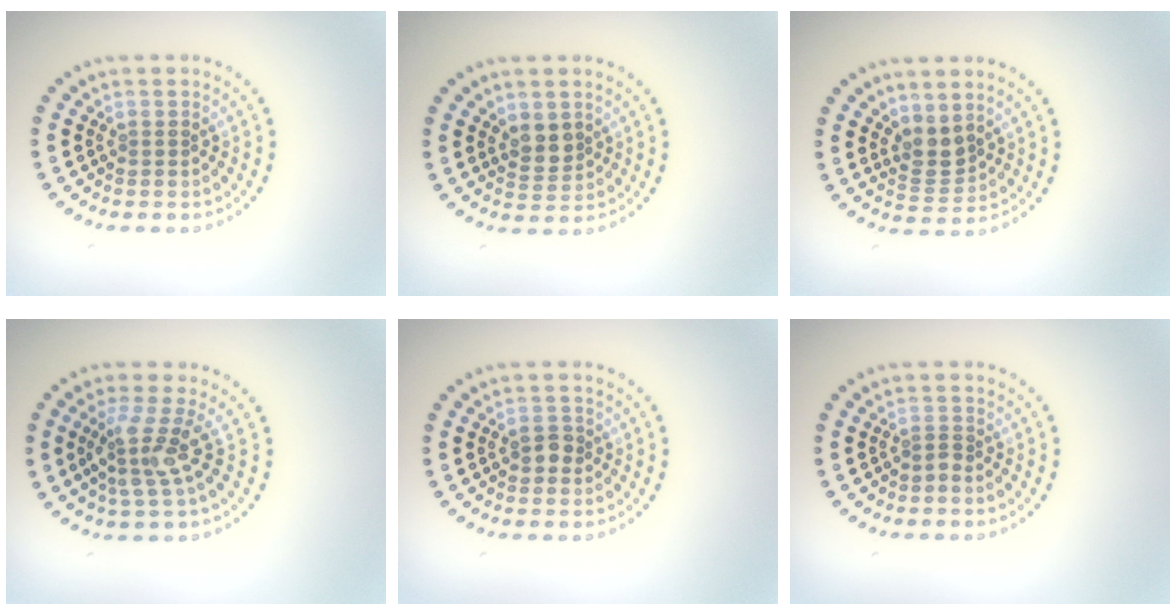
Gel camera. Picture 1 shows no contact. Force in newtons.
{"total": 2.2, "press": 2.0, "slide": 0.9}
{"total": 2.3, "press": 1.9, "slide": 1.3}
{"total": 3.4, "press": 2.6, "slide": 2.2}
{"total": 1.6, "press": 1.6, "slide": 0.5}
{"total": 0.8, "press": 0.4, "slide": 0.7}